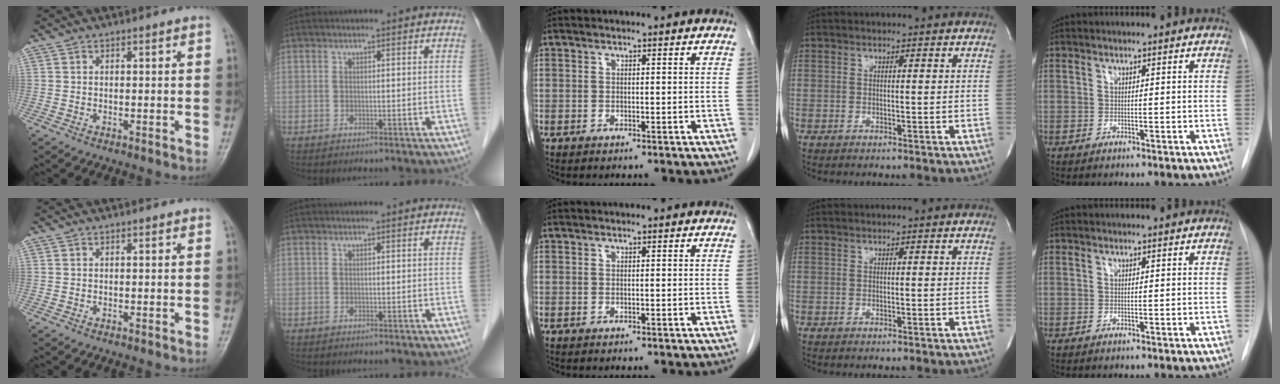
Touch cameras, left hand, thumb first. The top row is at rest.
{}